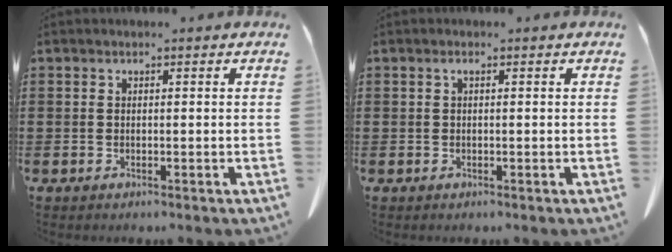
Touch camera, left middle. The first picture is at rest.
{"total": 0.7, "force": [0.1, 0.1, 0.7], "torque": [-0.015, -0.001, 0.003]}